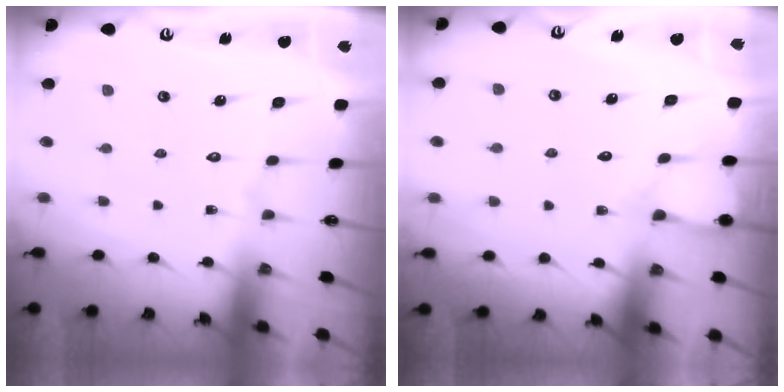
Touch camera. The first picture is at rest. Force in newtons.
{"total": 5.3, "press": 5.2, "slide": 0.6}